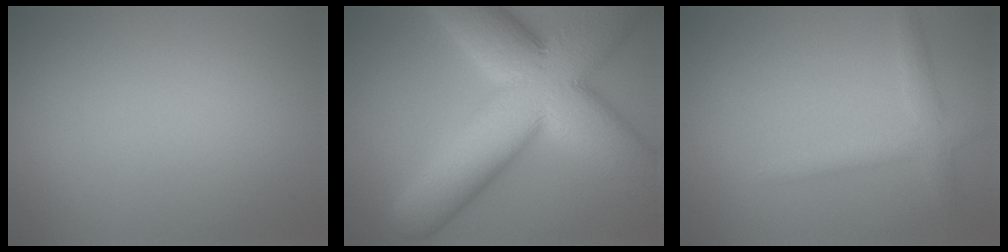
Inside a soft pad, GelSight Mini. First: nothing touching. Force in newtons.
{"total": 17.0, "press": 17.0, "slide": 1.0}
{"total": 2.5, "press": 2.5, "slide": 0.1}